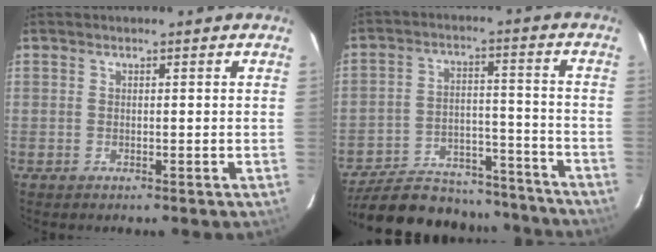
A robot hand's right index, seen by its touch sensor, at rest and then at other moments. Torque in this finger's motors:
{"motor_torque": [1.02, -1.12, 0.61, 0.07]}